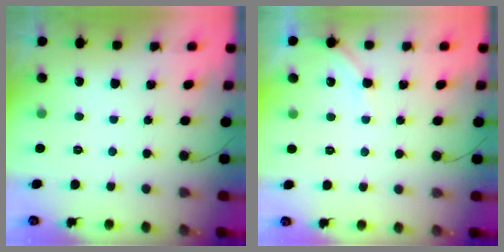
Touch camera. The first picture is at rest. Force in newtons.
{"total": 3.7, "press": 3.7, "slide": 0.5}